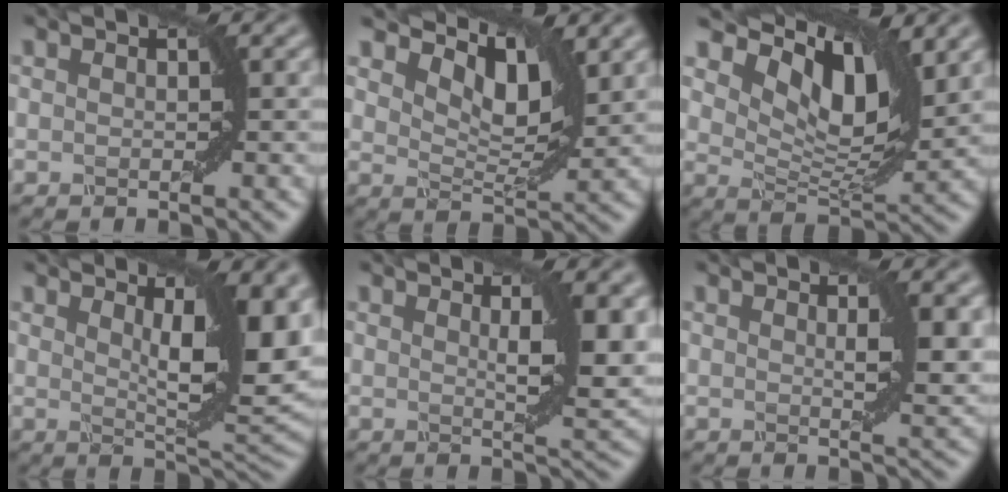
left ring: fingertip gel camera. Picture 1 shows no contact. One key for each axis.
{"total": 5.3, "fx": 3.5, "fy": 2.2, "fz": 3.4, "tx": -0.061, "ty": 0.002, "tz": 0.056}
{"total": 7.9, "fx": 4.3, "fy": 3.6, "fz": 5.6, "tx": -0.094, "ty": -0.002, "tz": 0.077}
{"total": 9.9, "fx": 2.9, "fy": 2.8, "fz": 9.0, "tx": -0.109, "ty": 0.001, "tz": 0.048}
{"total": 5.7, "fx": 1.6, "fy": 1.5, "fz": 5.3, "tx": -0.063, "ty": -0.003, "tz": 0.028}
{"total": 3.3, "fx": 1.0, "fy": 0.9, "fz": 3.0, "tx": -0.039, "ty": -0.003, "tz": 0.018}